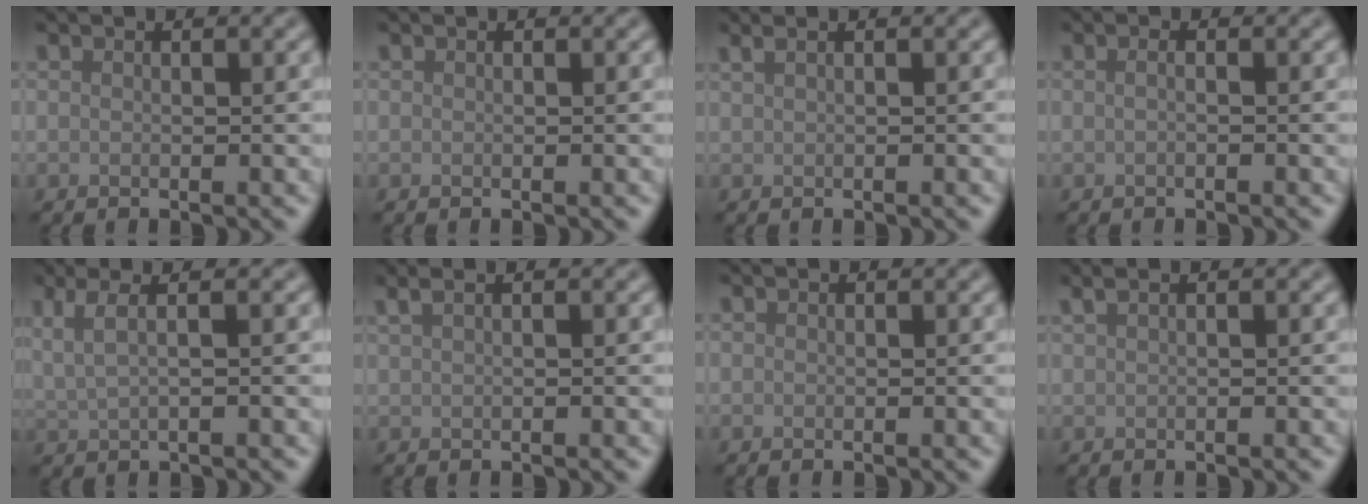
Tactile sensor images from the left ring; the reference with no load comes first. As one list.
[{"total": 0.0}, {"total": 2.4, "force": [1.4, 1.2, 1.5], "torque": [-0.015, 0.007, 0.002]}, {"total": 1.2, "force": [0.2, 0.6, 1.0], "torque": [-0.008, -0.010, -0.009]}, {"total": 3.1, "force": [1.6, 0.9, 2.5], "torque": [-0.049, -0.001, 0.023]}, {"total": 2.7, "force": [1.6, 1.2, 1.8], "torque": [-0.022, 0.011, 0.006]}, {"total": 0.0}, {"total": 2.2, "force": [1.3, 1.0, 1.5], "torque": [-0.021, 0.006, 0.006]}]